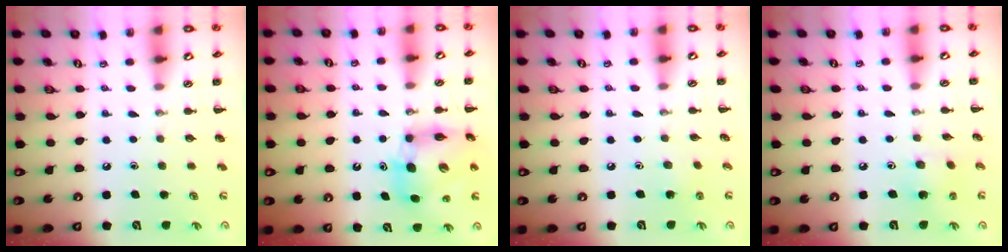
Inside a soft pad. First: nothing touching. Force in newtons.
{"total": 9.7, "press": 9.6, "slide": 1.7}
{"total": 2.4, "press": 2.2, "slide": 0.9}
{"total": 3.9, "press": 3.8, "slide": 1.1}